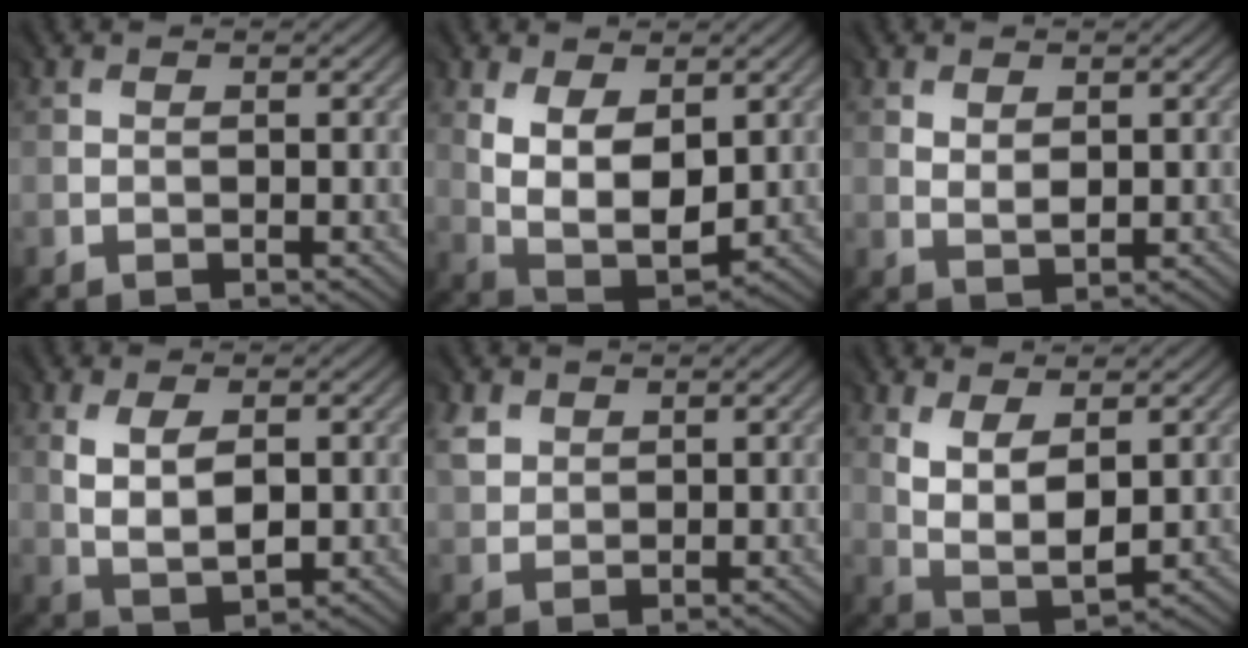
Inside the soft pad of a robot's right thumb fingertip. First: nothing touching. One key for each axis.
{"total": 8.0, "fx": 2.4, "fy": 4.5, "fz": 6.2, "tx": -0.146, "ty": -0.010, "tz": 0.051}
{"total": 2.1, "fx": 1.0, "fy": 1.2, "fz": 1.5, "tx": -0.030, "ty": -0.004, "tz": 0.022}
{"total": 4.9, "fx": 0.9, "fy": 2.5, "fz": 4.1, "tx": -0.082, "ty": -0.004, "tz": 0.023}
{"total": 2.2, "fx": 1.3, "fy": 1.8, "fz": 0.1, "tx": -0.012, "ty": 0.001, "tz": 0.028}
{"total": 5.7, "fx": 2.1, "fy": 2.6, "fz": 4.6, "tx": -0.102, "ty": -0.006, "tz": 0.043}